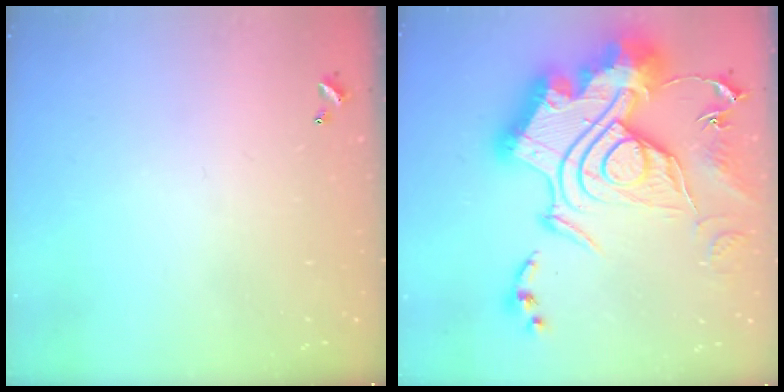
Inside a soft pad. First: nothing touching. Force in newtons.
{"total": 1.1, "press": 1.1, "slide": 0.0}